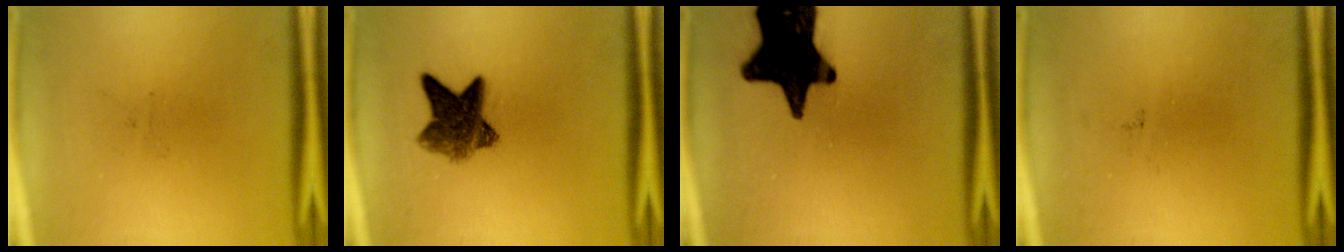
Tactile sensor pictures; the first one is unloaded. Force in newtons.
{"total": 7.9}
{"total": 18.8}
{"total": 0.0}